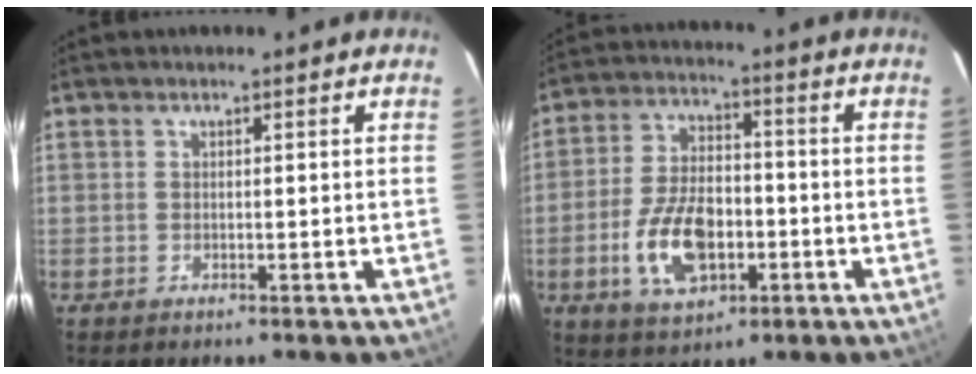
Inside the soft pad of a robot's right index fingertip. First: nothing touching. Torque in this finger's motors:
{"motor_torque": [0.99, -0.85, 0.35, 0.10]}